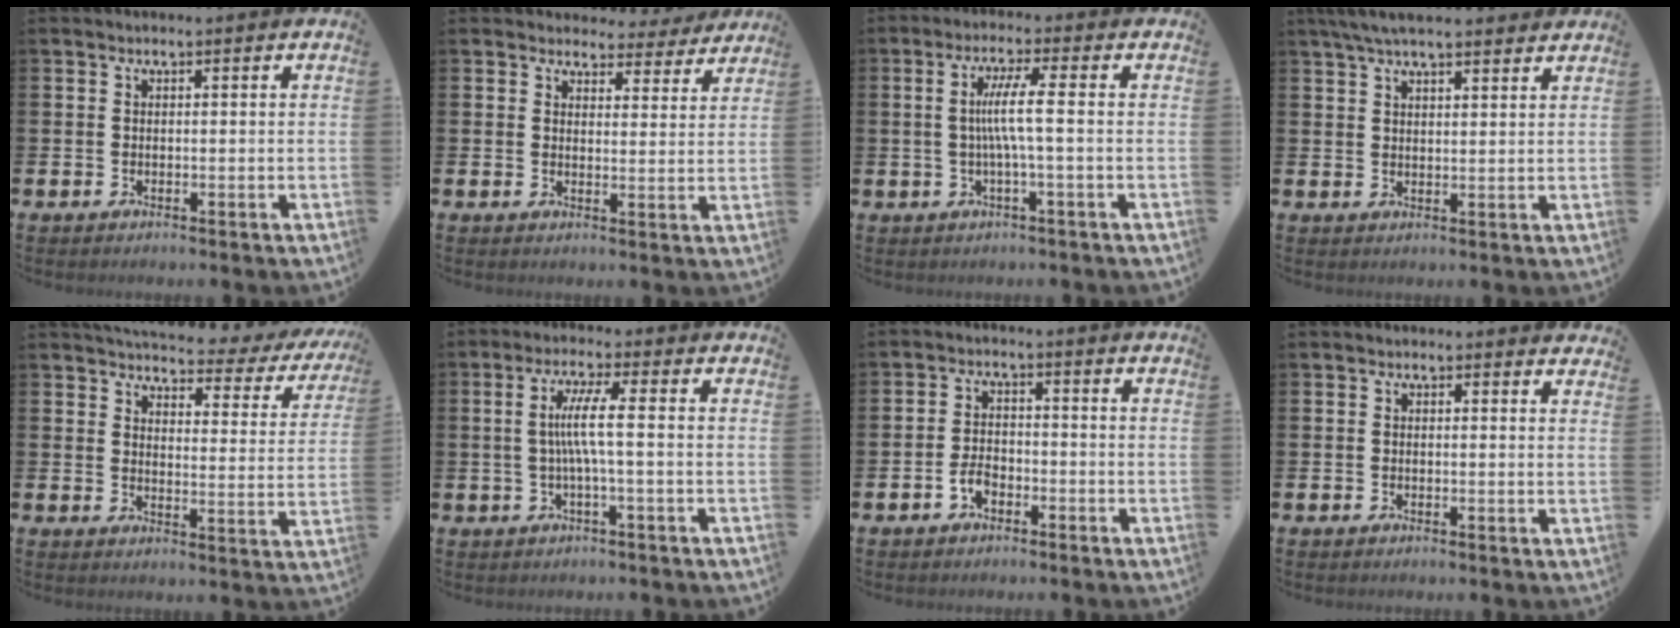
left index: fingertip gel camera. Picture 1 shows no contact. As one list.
[{"total": 4.0, "force": [3.6, 1.5, 0.3], "torque": [0.001, -0.028, 0.059]}, {"total": 5.3, "force": [0.1, 0.1, 5.3], "torque": [-0.103, 0.001, -0.003]}, {"total": 5.1, "force": [4.5, 0.9, 2.0], "torque": [-0.048, -0.007, 0.084]}, {"total": 4.4, "force": [4.1, 1.2, 1.1], "torque": [-0.035, -0.035, 0.063]}, {"total": 5.5, "force": [0.1, 0.2, 5.5], "torque": [-0.106, 0.002, -0.003]}, {"total": 2.7, "force": [-1.6, 1.6, 1.6], "torque": [-0.039, 0.009, -0.030]}, {"total": 0.6, "force": [0.6, 0.1, 0.0], "torque": [0.007, -0.003, 0.010]}]